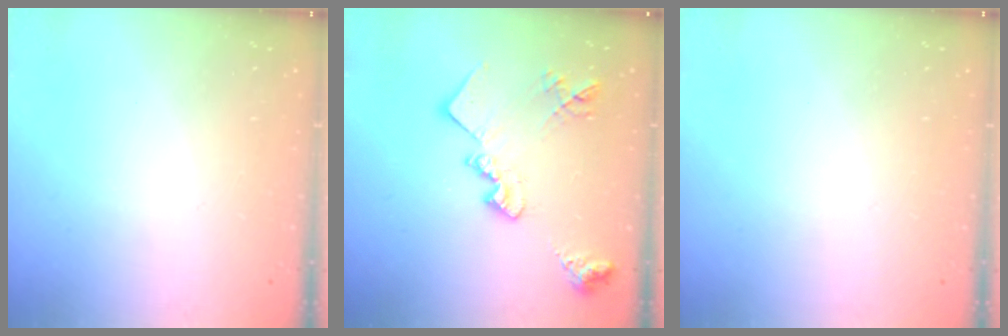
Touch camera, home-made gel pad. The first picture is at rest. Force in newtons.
{"total": 17.7, "press": 17.7, "slide": 1.0}
{"total": 0.0}